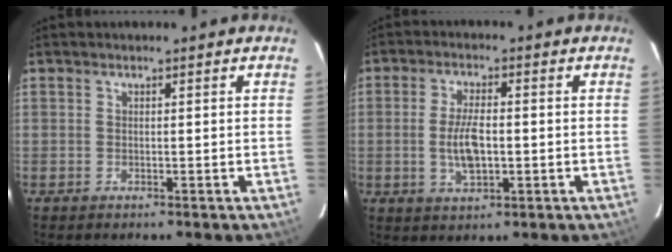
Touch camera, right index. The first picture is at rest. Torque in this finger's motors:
{"motor_torque": [0.00, 0.03, 0.03, 0.02]}